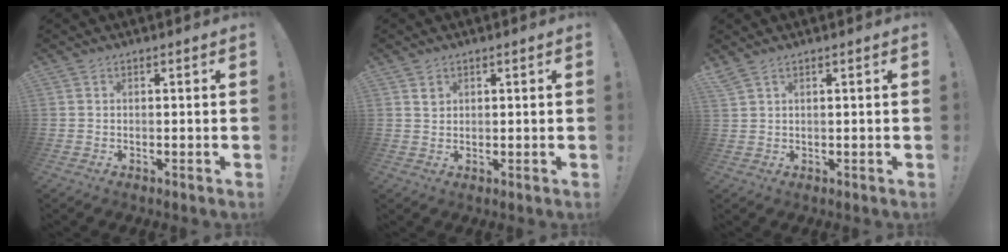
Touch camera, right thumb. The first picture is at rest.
{"total": 1.7, "force": [1.1, 1.2, 0.3], "torque": [0.002, -0.002, 0.020]}
{"total": 1.6, "force": [1.3, 0.0, 0.9], "torque": [-0.026, -0.003, 0.026]}